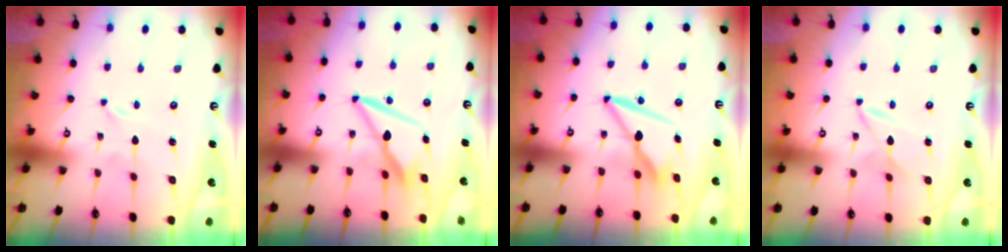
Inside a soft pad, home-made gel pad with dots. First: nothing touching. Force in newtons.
{"total": 9.8, "press": 9.8, "slide": 1.2}
{"total": 8.6, "press": 8.6, "slide": 1.2}
{"total": 2.5, "press": 2.5, "slide": 0.3}